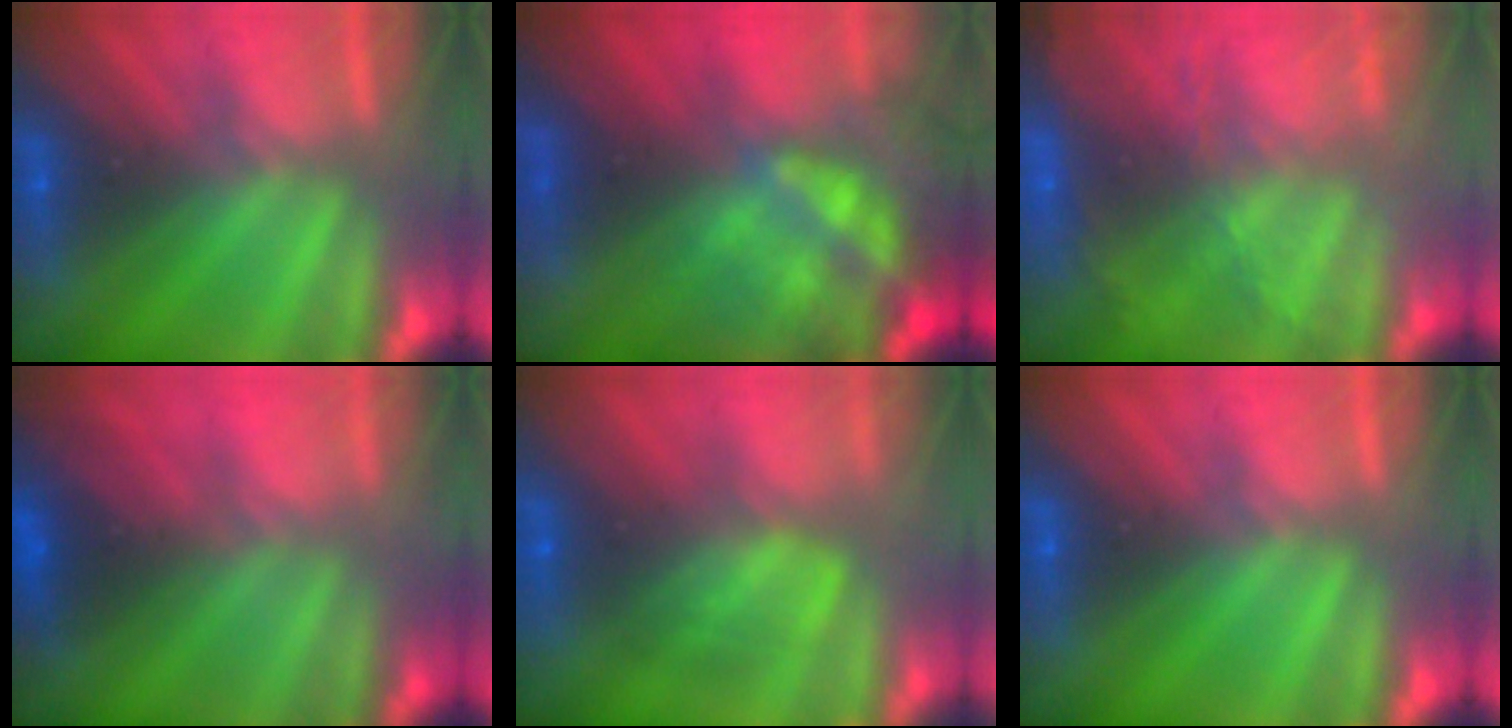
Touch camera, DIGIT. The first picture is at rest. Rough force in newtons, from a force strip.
{"total": 10.4}
{"total": 9.1}
{"total": 2.3}
{"total": 5.6}
{"total": 0.0}